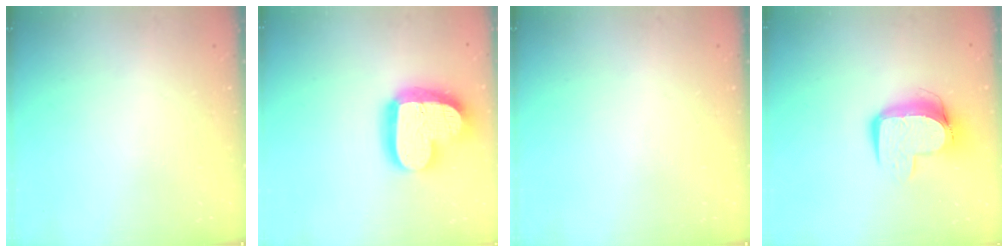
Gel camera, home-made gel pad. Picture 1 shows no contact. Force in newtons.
{"total": 19.0, "press": 19.0, "slide": 1.6}
{"total": 0.0}
{"total": 10.7, "press": 10.7, "slide": 1.0}